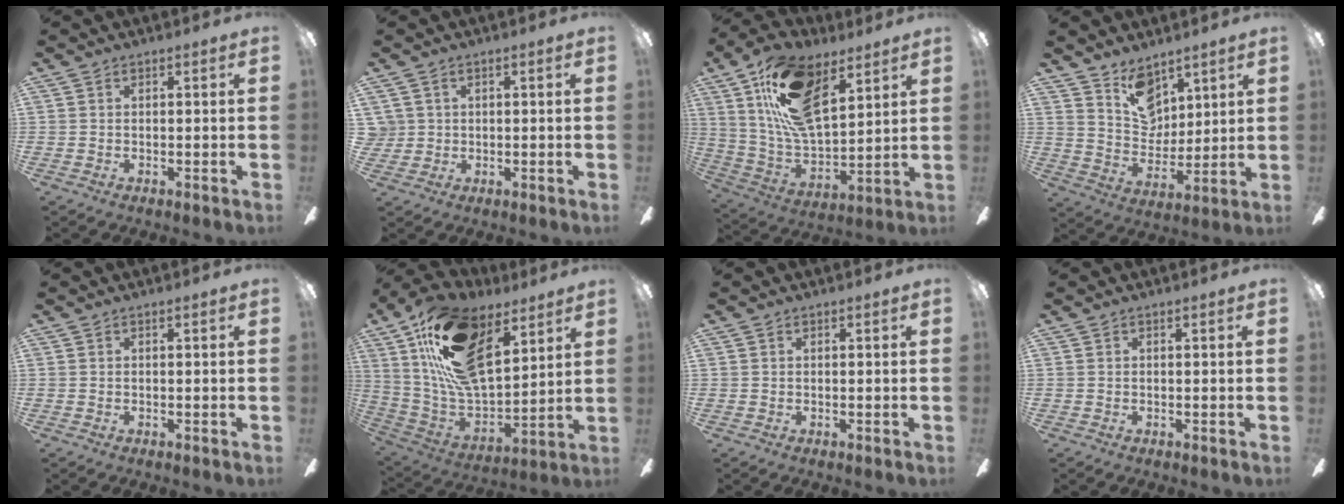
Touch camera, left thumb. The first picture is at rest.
{"total": 2.7, "force": [0.7, 2.6, 0.2], "torque": [-0.011, 0.007, 0.014]}
{"total": 21.3, "force": [11.1, 10.5, 14.9], "torque": [-0.302, -0.039, 0.193]}
{"total": 10.7, "force": [7.5, 6.9, 3.2], "torque": [-0.049, -0.044, 0.144]}
{"total": 0.0}
{"total": 25.3, "force": [12.5, 13.0, 17.7], "torque": [-0.345, -0.051, 0.229]}
{"total": 0.0}
{"total": 0.0}